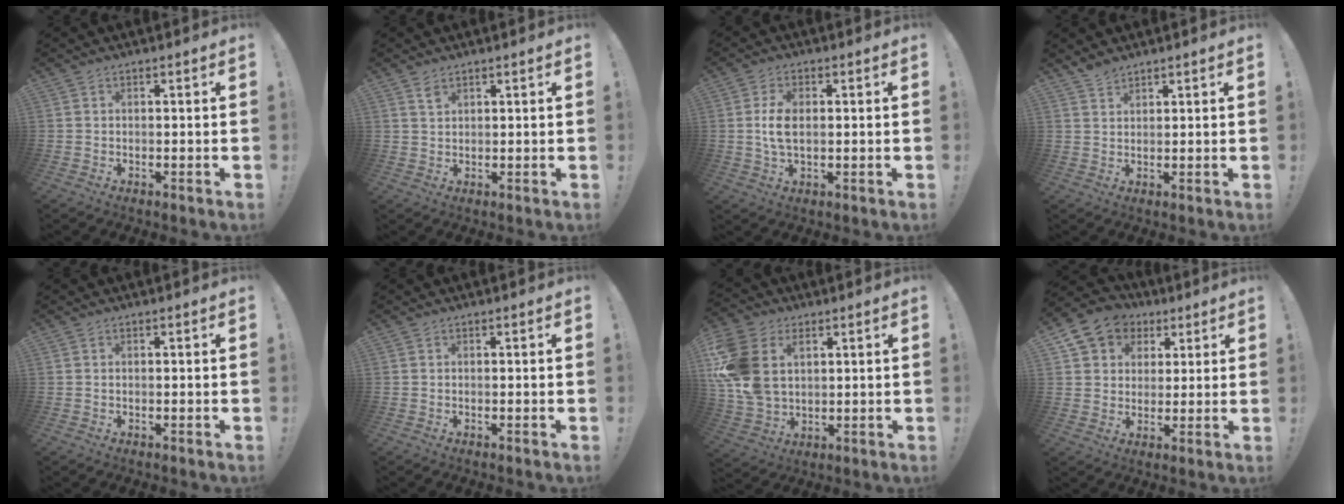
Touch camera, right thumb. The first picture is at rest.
{"total": 2.2, "force": [1.6, 1.2, 0.9], "torque": [-0.004, -0.010, 0.027]}
{"total": 6.3, "force": [0.3, 3.5, 5.2], "torque": [-0.105, 0.000, 0.001]}
{"total": 2.8, "force": [2.6, 0.9, 0.7], "torque": [-0.012, -0.015, 0.048]}
{"total": 0.0}
{"total": 0.0}
{"total": 16.0, "force": [4.5, 11.8, 9.8], "torque": [-0.203, -0.016, 0.088]}
{"total": 10.5, "force": [4.6, 8.8, 3.4], "torque": [-0.045, -0.027, 0.095]}